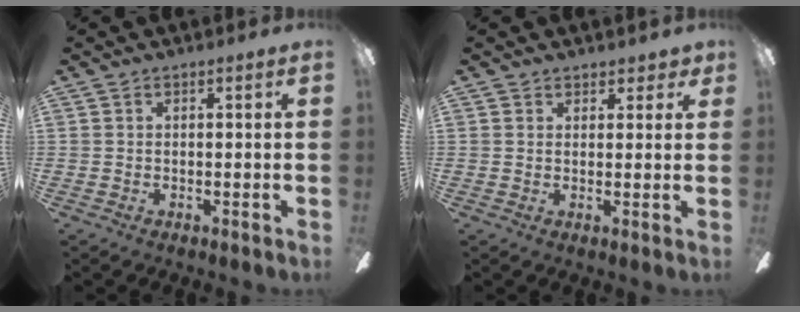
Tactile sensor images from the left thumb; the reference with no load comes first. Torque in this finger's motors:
{"motor_torque": [-0.18, 0.08, -0.28, -0.33, -0.02]}